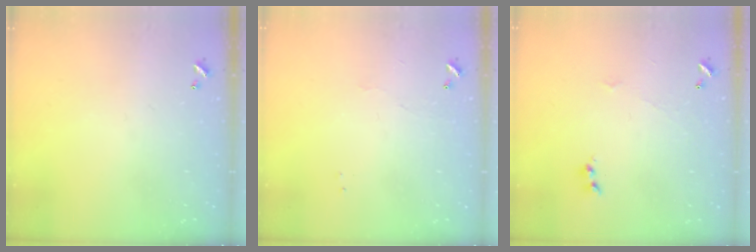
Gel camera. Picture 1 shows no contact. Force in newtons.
{"total": 1.2, "press": 1.1, "slide": 0.3}
{"total": 1.6, "press": 1.5, "slide": 0.4}